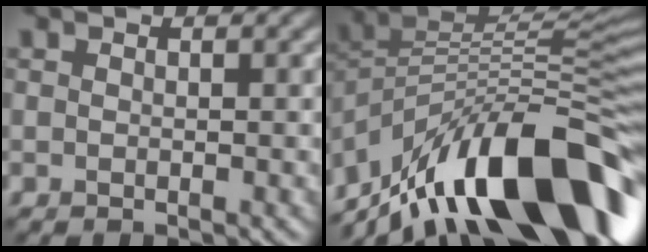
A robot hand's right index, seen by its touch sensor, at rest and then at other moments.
{"total": 14.5, "force": [-6.8, 6.1, 11.3], "torque": [-0.182, 0.031, -0.123]}